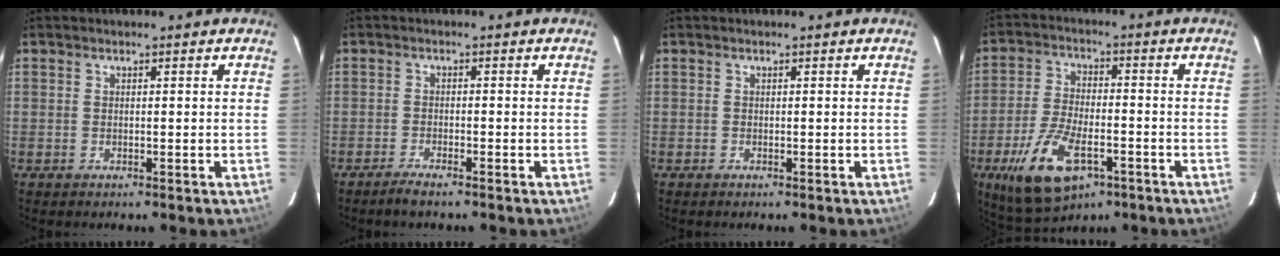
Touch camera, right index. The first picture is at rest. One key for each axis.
{"total": 2.6, "fx": -2.2, "fy": 0.2, "fz": 1.3, "tx": -0.042, "ty": -0.003, "tz": -0.046}
{"total": 0.0}
{"total": 14.1, "fx": -6.8, "fy": 6.4, "fz": 10.5, "tx": -0.229, "ty": -0.024, "tz": -0.118}